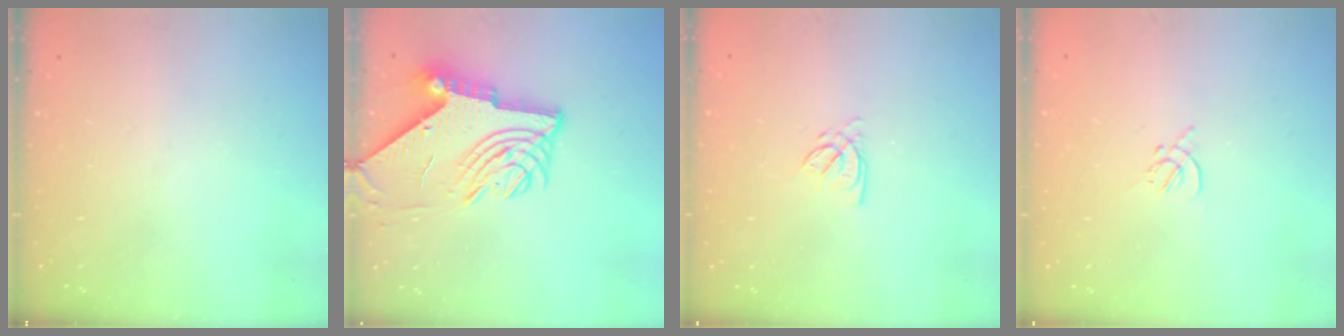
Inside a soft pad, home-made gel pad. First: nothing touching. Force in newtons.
{"total": 10.9, "press": 10.8, "slide": 1.2}
{"total": 2.2, "press": 2.2, "slide": 0.3}
{"total": 1.4, "press": 1.3, "slide": 0.5}